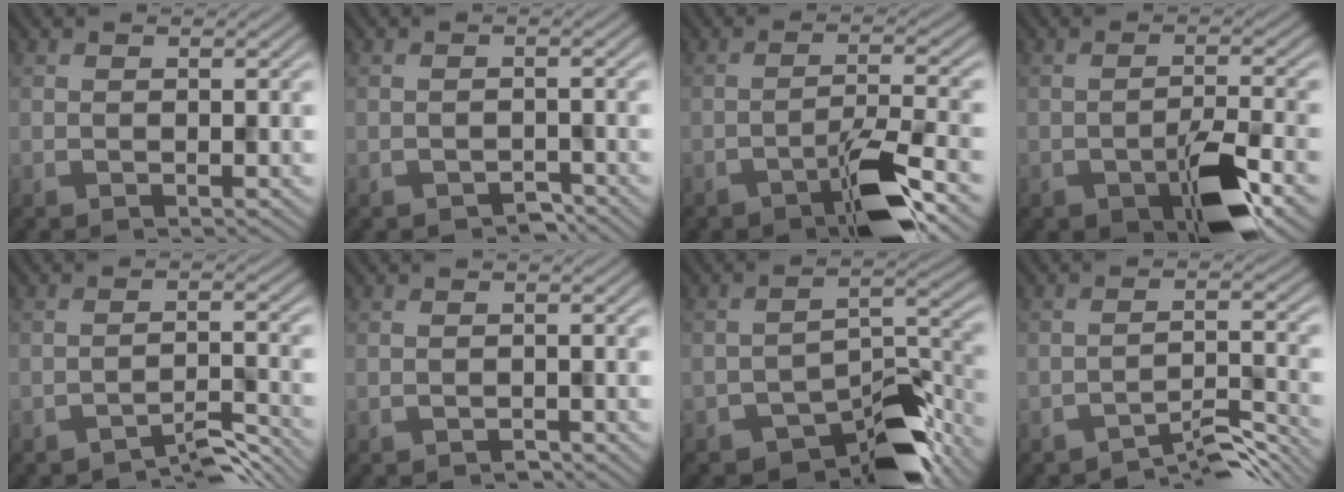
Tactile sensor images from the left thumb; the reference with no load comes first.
{"total": 1.8, "force": [-1.5, 0.7, 0.6], "torque": [-0.009, 0.001, -0.026]}
{"total": 6.7, "force": [-4.1, 1.4, 5.2], "torque": [-0.085, 0.010, -0.074]}
{"total": 7.6, "force": [-3.8, 2.6, 6.1], "torque": [-0.104, 0.000, -0.064]}
{"total": 3.9, "force": [-3.5, 0.6, 1.8], "torque": [-0.025, 0.007, -0.058]}
{"total": 0.8, "force": [-0.7, 0.3, 0.3], "torque": [-0.003, -0.001, -0.012]}
{"total": 10.5, "force": [-7.7, 4.4, 5.7], "torque": [-0.065, -0.006, -0.137]}
{"total": 5.0, "force": [-4.3, 0.8, 2.4], "torque": [-0.036, 0.006, -0.069]}